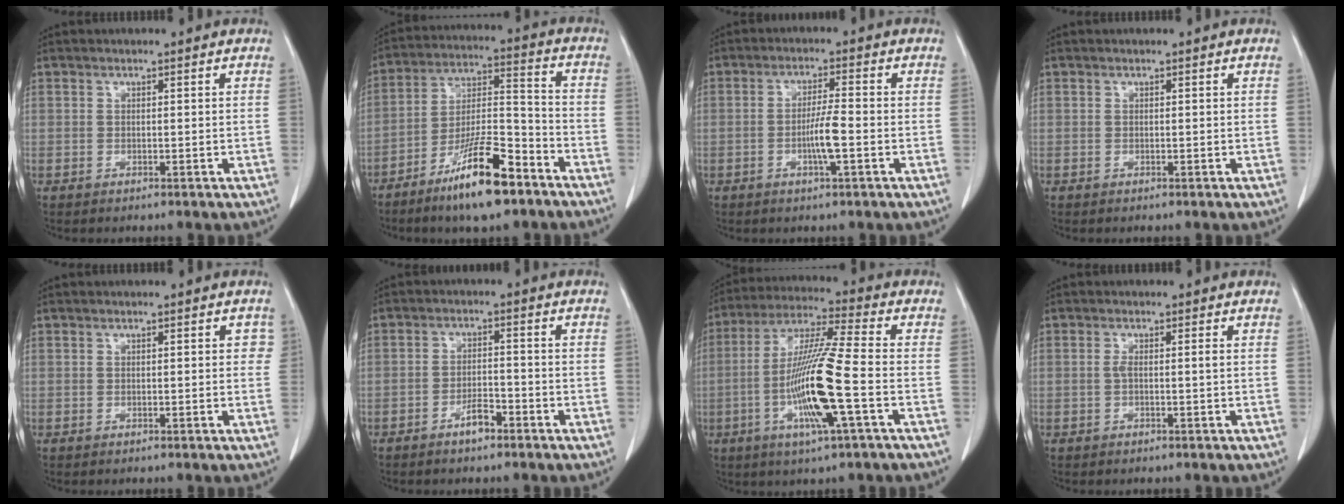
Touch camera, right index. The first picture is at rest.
{"total": 14.5, "force": [-9.5, 2.7, 10.7], "torque": [-0.193, -0.008, -0.165]}
{"total": 4.6, "force": [-1.3, 0.1, 4.4], "torque": [-0.083, -0.003, -0.024]}
{"total": 0.0}
{"total": 1.8, "force": [0.4, 1.0, 1.5], "torque": [-0.009, 0.006, 0.000]}
{"total": 3.3, "force": [-2.3, 1.0, 2.2], "torque": [-0.033, 0.006, -0.039]}
{"total": 14.4, "force": [-3.7, 0.0, 13.9], "torque": [-0.279, -0.010, -0.075]}
{"total": 1.3, "force": [-0.1, -0.1, 1.3], "torque": [-0.028, 0.000, -0.002]}